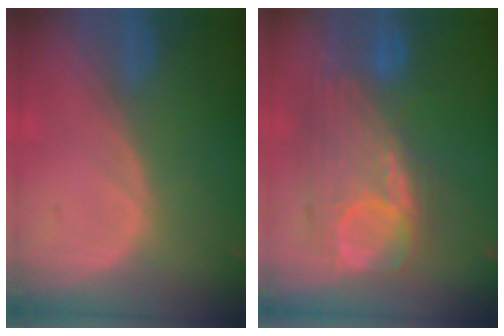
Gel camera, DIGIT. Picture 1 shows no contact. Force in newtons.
{"total": 9.9, "press": 9.6, "slide": 2.5}